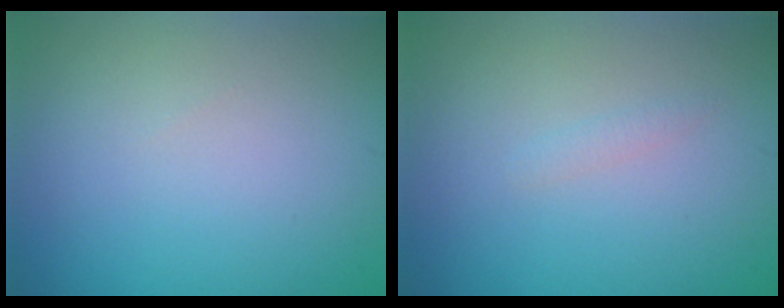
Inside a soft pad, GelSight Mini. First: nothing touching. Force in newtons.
{"total": 0.6, "press": 0.6, "slide": 0.0}